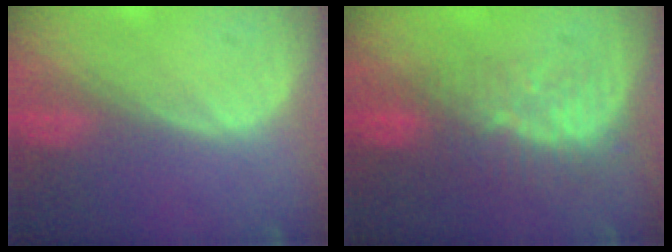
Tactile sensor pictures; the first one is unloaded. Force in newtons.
{"total": 8.5, "press": 7.6, "slide": 3.8}